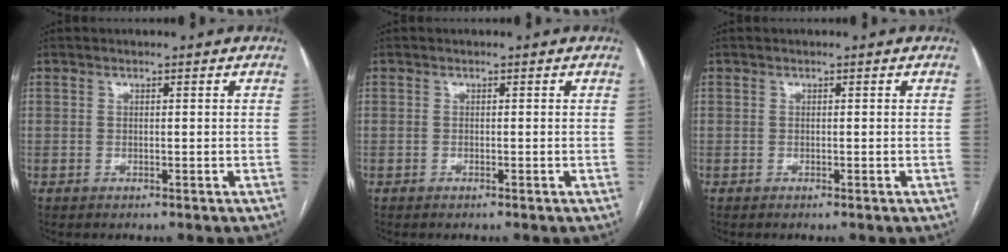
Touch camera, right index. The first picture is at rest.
{"total": 0.0}
{"total": 0.0}